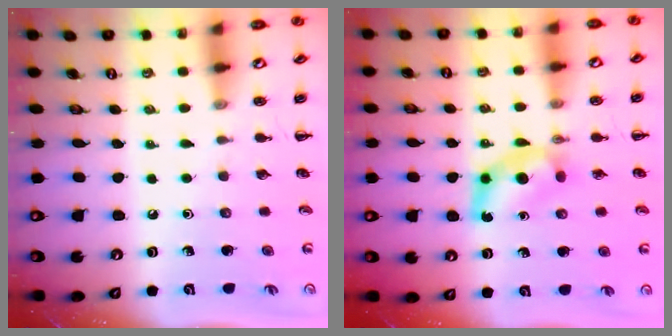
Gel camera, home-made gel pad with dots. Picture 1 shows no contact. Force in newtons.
{"total": 6.2, "press": 6.2, "slide": 0.9}